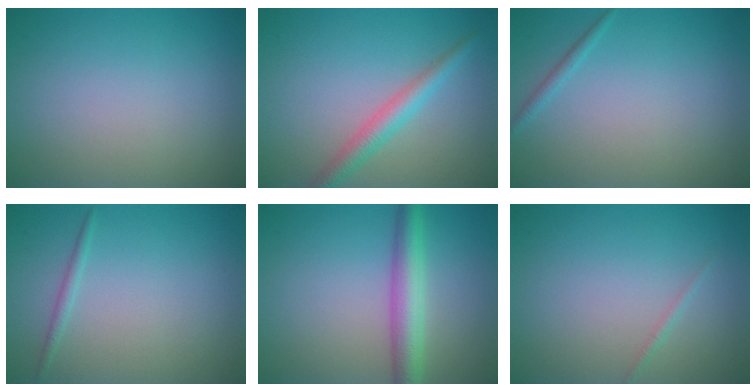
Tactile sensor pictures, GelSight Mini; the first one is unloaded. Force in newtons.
{"total": 2.8, "press": 2.8, "slide": 0.0}
{"total": 0.8, "press": 0.8, "slide": 0.0}
{"total": 0.9, "press": 0.9, "slide": 0.0}
{"total": 4.3, "press": 4.3, "slide": 0.1}
{"total": 0.6, "press": 0.6, "slide": 0.0}